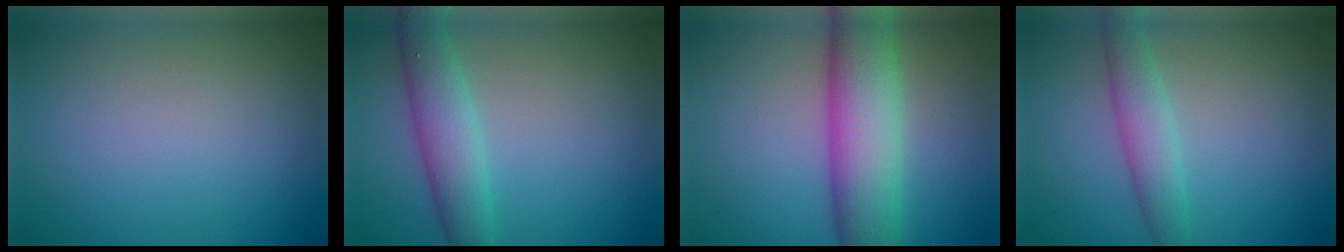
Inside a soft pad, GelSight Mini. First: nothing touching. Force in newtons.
{"total": 4.4, "press": 4.4, "slide": 0.1}
{"total": 8.7, "press": 8.7, "slide": 0.6}
{"total": 3.0, "press": 3.0, "slide": 0.1}